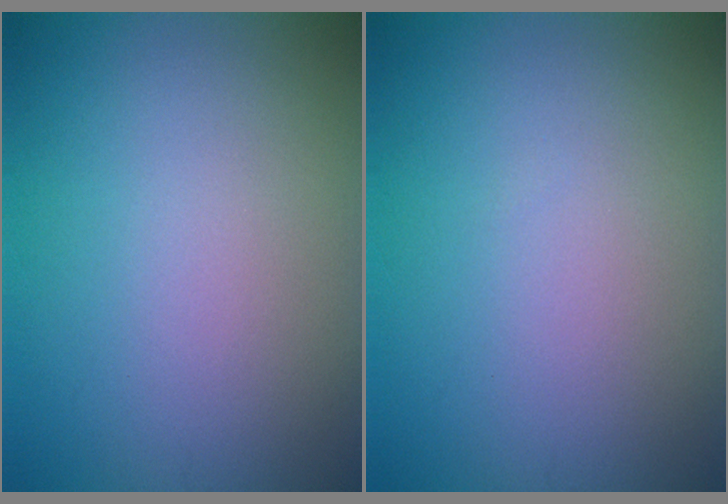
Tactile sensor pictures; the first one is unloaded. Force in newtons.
{"total": 0.0}